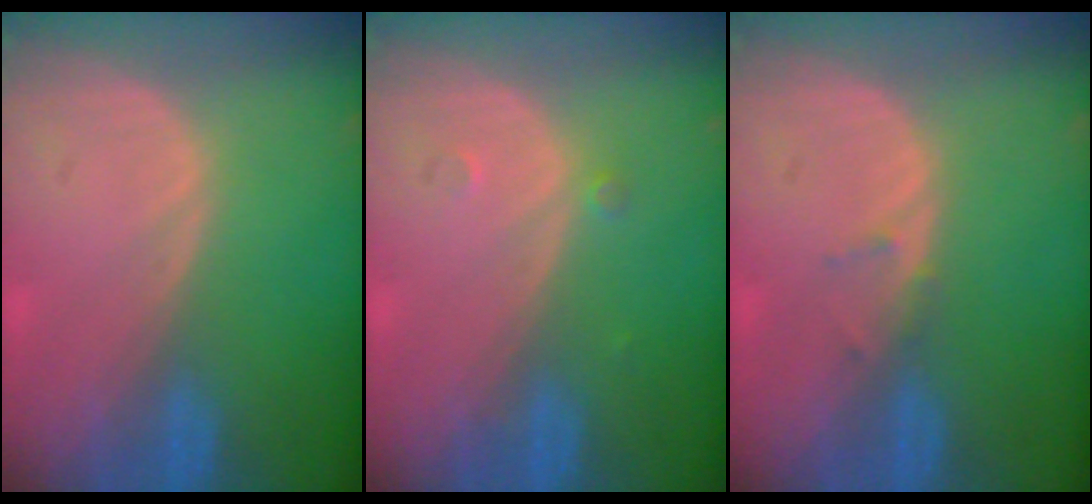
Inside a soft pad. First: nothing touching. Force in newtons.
{"total": 0.8, "press": 0.8, "slide": 0.1}
{"total": 1.1, "press": 0.8, "slide": 0.7}